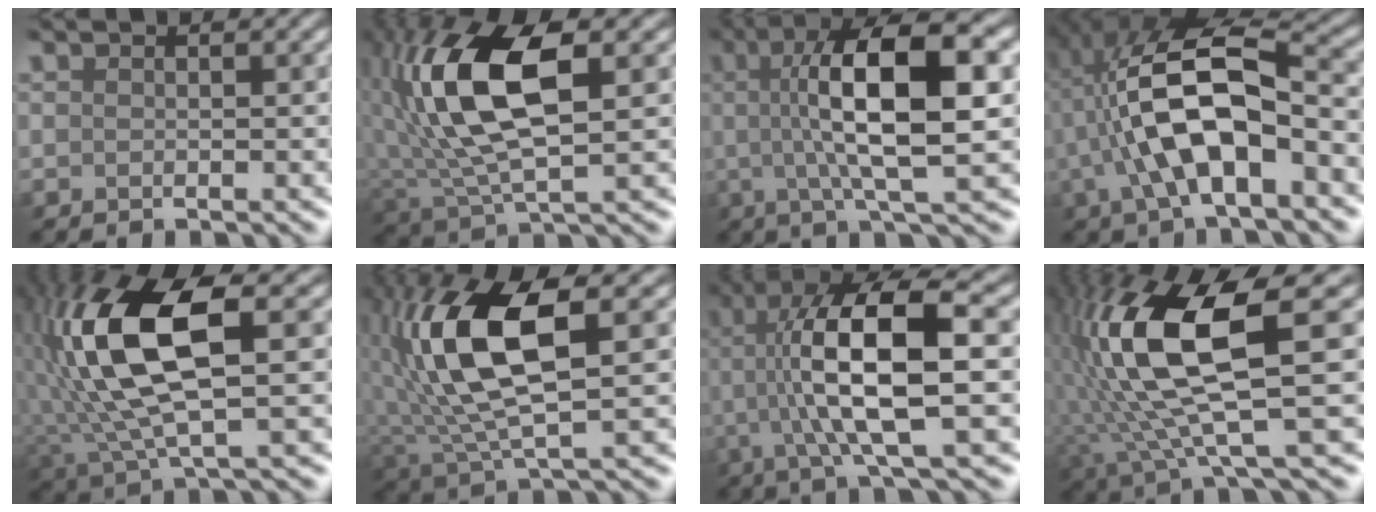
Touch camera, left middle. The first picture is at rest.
{"total": 10.5, "force": [2.7, 4.2, 9.2], "torque": [-0.194, 0.017, 0.052]}
{"total": 11.2, "force": [1.7, 2.6, 10.7], "torque": [-0.152, 0.027, 0.027]}
{"total": 8.8, "force": [-1.2, 3.1, 8.1], "torque": [-0.160, 0.021, -0.016]}
{"total": 10.3, "force": [2.1, 3.5, 9.5], "torque": [-0.207, 0.016, 0.043]}
{"total": 10.0, "force": [2.7, 3.3, 9.1], "torque": [-0.197, 0.013, 0.055]}
{"total": 10.5, "force": [0.6, 2.3, 10.2], "torque": [-0.192, 0.021, 0.012]}
{"total": 12.0, "force": [2.2, 3.1, 11.3], "torque": [-0.237, 0.004, 0.049]}